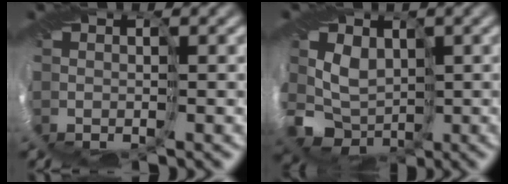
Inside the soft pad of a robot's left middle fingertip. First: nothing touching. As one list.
[{"total": 3.5, "force": [-0.5, 3.3, 1.1], "torque": [-0.027, -0.020, -0.012]}]